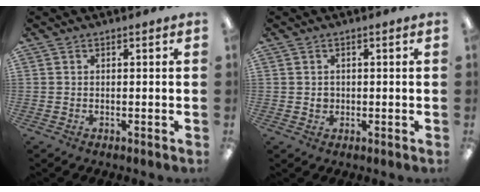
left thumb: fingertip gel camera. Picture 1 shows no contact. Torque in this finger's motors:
{"motor_torque": [-0.04, 0.03, -0.10, 0.05, -0.02]}